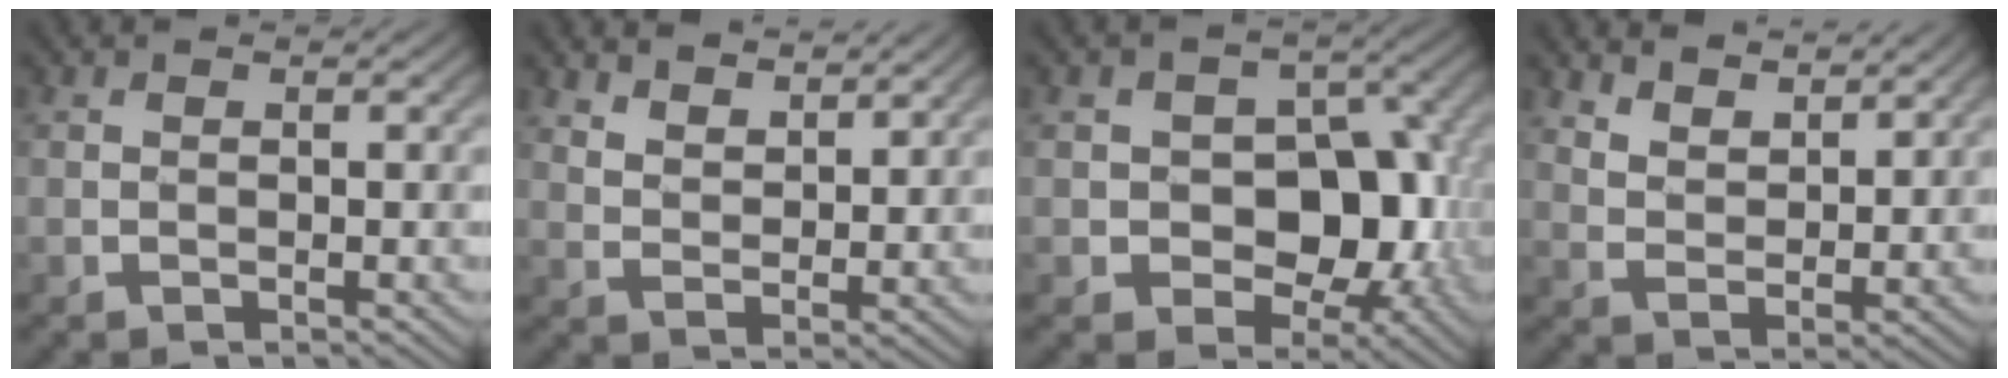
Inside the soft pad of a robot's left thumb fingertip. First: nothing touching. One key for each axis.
{"total": 5.9, "fx": 4.9, "fy": 2.2, "fz": 2.5, "tx": -0.055, "ty": -0.018, "tz": 0.100}
{"total": 10.6, "fx": -1.8, "fy": 7.4, "fz": 7.3, "tx": -0.106, "ty": -0.002, "tz": -0.041}
{"total": 7.1, "fx": 5.8, "fy": 2.6, "fz": 3.1, "tx": -0.068, "ty": -0.026, "tz": 0.118}